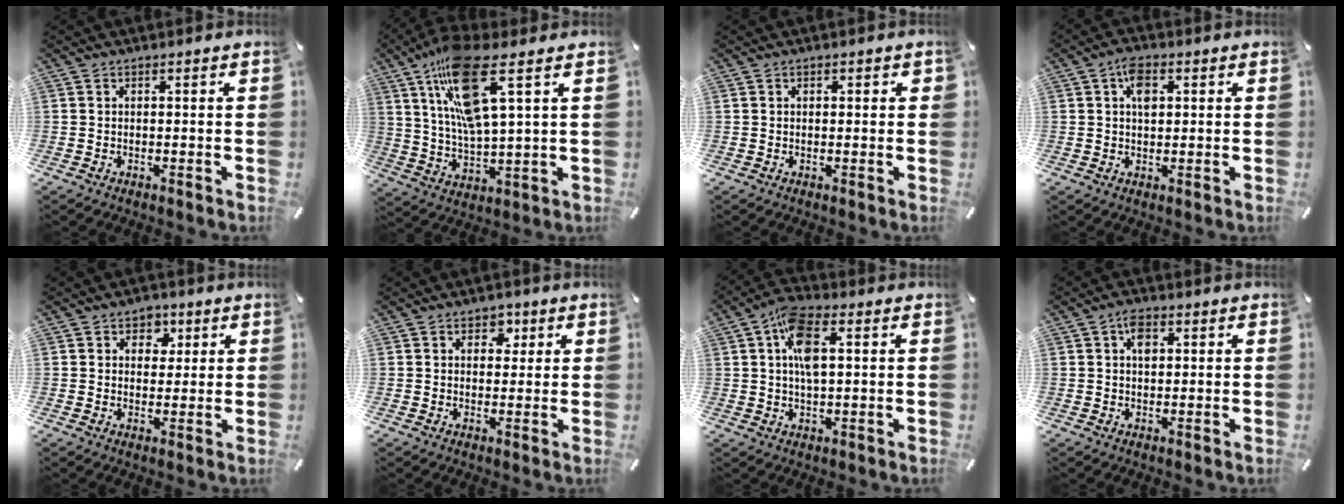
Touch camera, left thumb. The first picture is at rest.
{"total": 16.4, "force": [8.7, 4.1, 13.2], "torque": [-0.257, -0.028, 0.144]}
{"total": 0.7, "force": [0.1, 0.6, 0.3], "torque": [0.003, 0.002, -0.001]}
{"total": 4.7, "force": [1.4, 2.9, 3.4], "torque": [-0.056, 0.001, 0.020]}
{"total": 4.6, "force": [1.7, 4.0, 1.5], "torque": [-0.010, -0.003, 0.025]}
{"total": 3.8, "force": [1.6, 3.1, 1.6], "torque": [0.001, -0.007, 0.017]}
{"total": 8.9, "force": [2.0, 4.2, 7.6], "torque": [-0.146, 0.007, 0.034]}
{"total": 3.7, "force": [1.1, 2.4, 2.6], "torque": [-0.040, 0.002, 0.015]}